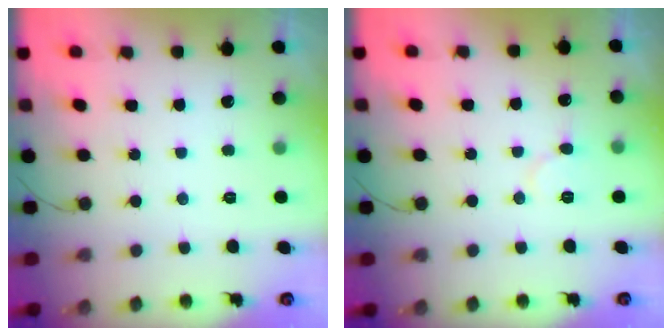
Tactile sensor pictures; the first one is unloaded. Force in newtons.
{"total": 6.2, "press": 6.1, "slide": 0.6}